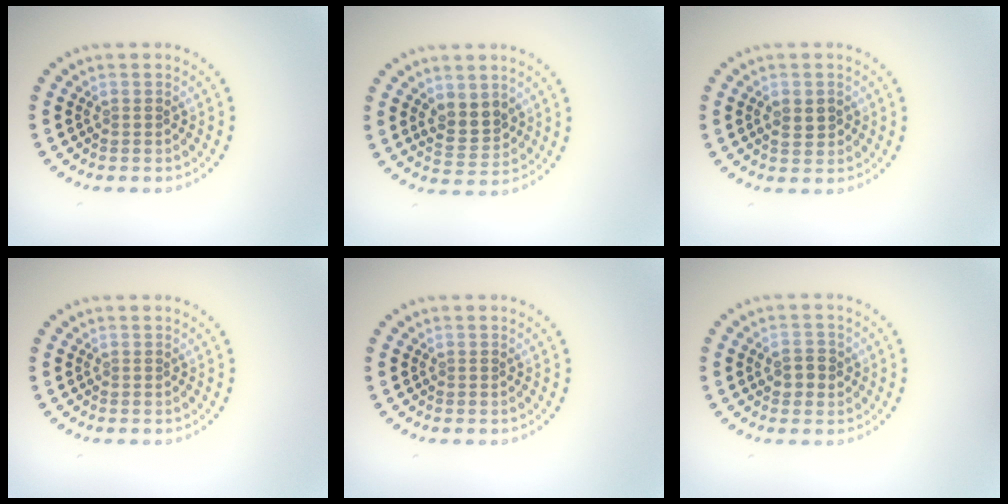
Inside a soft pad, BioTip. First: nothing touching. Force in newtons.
{"total": 2.8, "press": 2.6, "slide": 1.1}
{"total": 1.6, "press": 1.6, "slide": 0.1}
{"total": 0.0}
{"total": 0.0}
{"total": 2.2, "press": 2.2, "slide": 0.3}